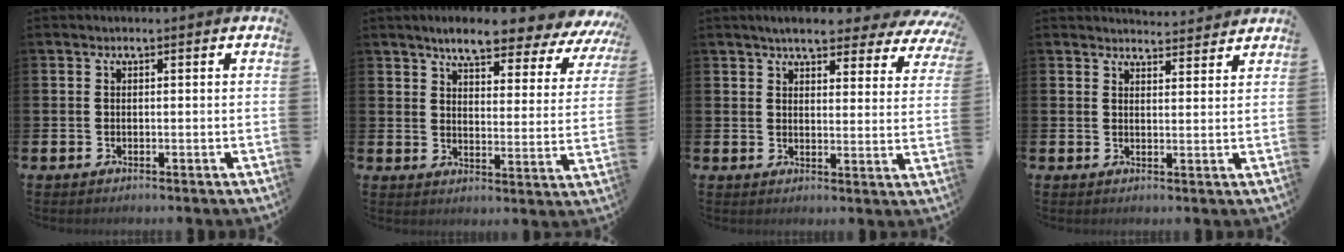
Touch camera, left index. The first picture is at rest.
{"total": 7.5, "force": [6.8, 1.4, 2.8], "torque": [-0.068, -0.045, 0.114]}
{"total": 6.0, "force": [5.4, 1.4, 2.3], "torque": [-0.052, -0.027, 0.093]}
{"total": 3.5, "force": [3.5, 0.2, -0.2], "torque": [0.002, -0.025, 0.063]}